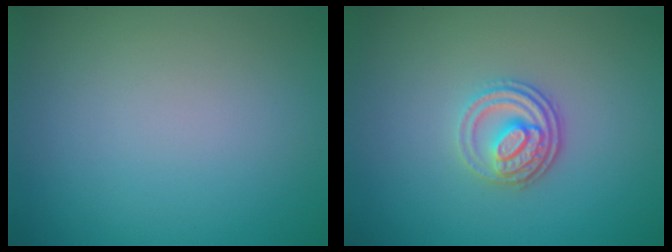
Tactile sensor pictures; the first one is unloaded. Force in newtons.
{"total": 3.3, "press": 2.7, "slide": 2.0}